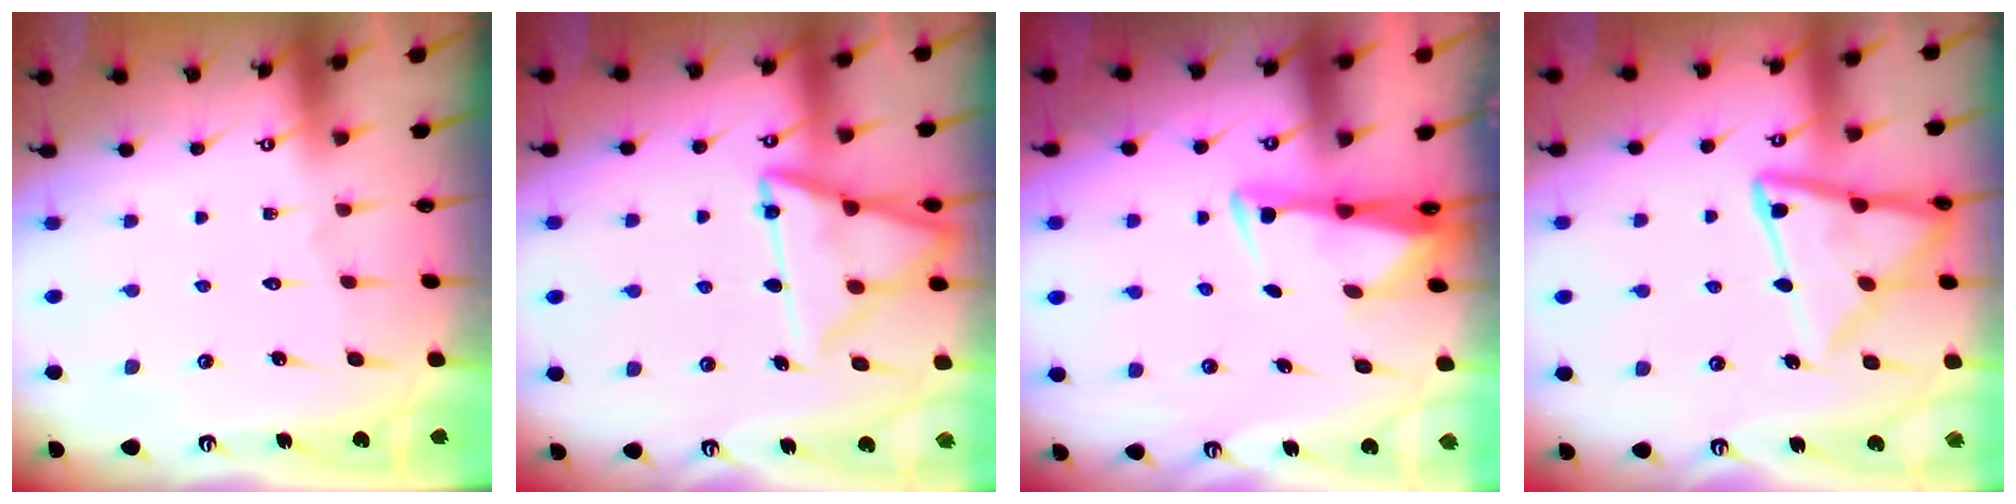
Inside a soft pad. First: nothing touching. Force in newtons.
{"total": 14.8, "press": 14.8, "slide": 1.4}
{"total": 3.0, "press": 2.8, "slide": 0.9}
{"total": 15.4, "press": 15.3, "slide": 1.3}